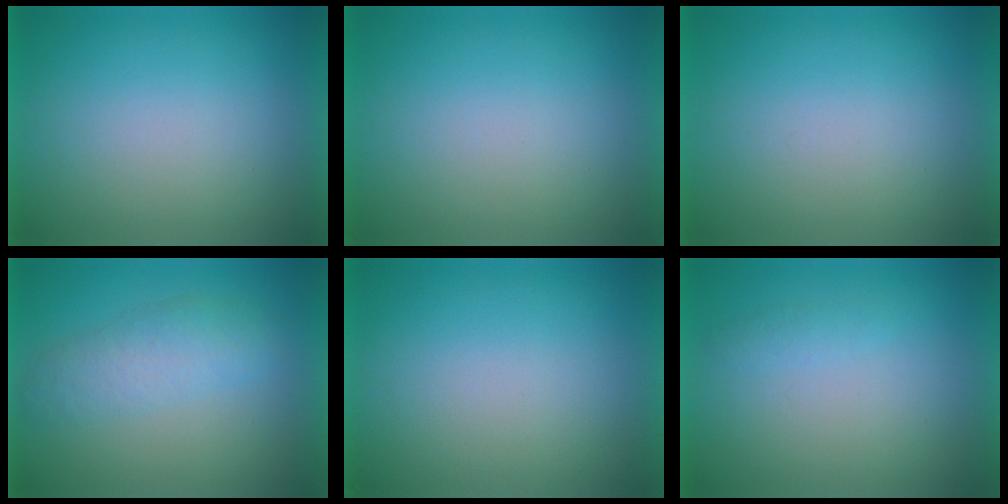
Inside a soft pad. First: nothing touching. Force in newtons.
{"total": 0.0}
{"total": 0.0}
{"total": 3.6}
{"total": 0.0}
{"total": 1.3}